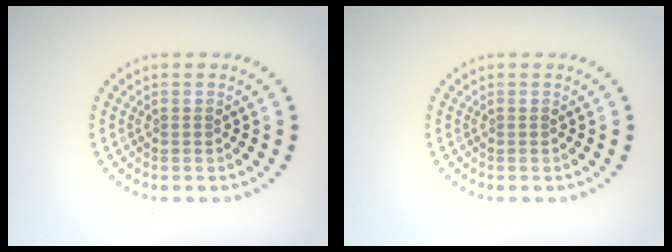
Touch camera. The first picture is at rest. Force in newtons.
{"total": 0.0}